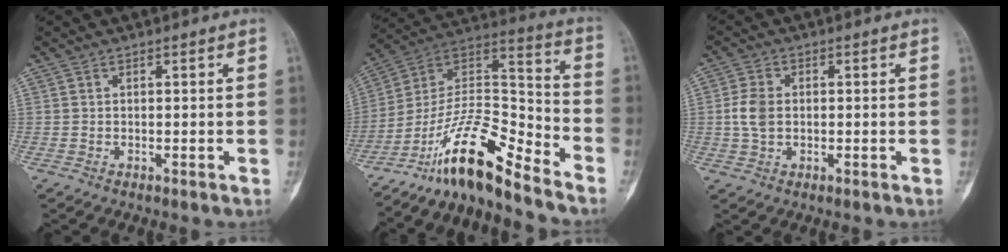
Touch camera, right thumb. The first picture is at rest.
{"total": 16.3, "force": [-13.0, 3.4, 9.2], "torque": [-0.157, 0.113, -0.238]}
{"total": 4.9, "force": [-0.1, 3.4, 3.5], "torque": [-0.073, 0.008, -0.006]}